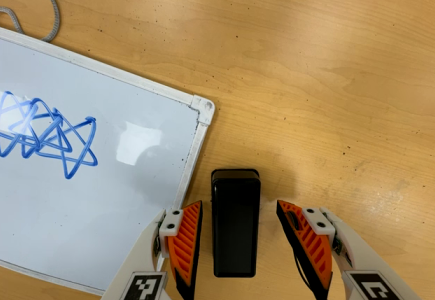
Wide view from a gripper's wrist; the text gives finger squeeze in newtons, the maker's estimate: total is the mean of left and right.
{"total": 0.0}